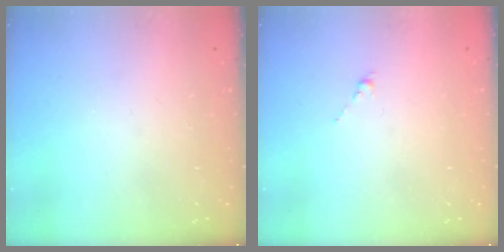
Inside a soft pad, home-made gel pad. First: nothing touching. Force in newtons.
{"total": 0.0}